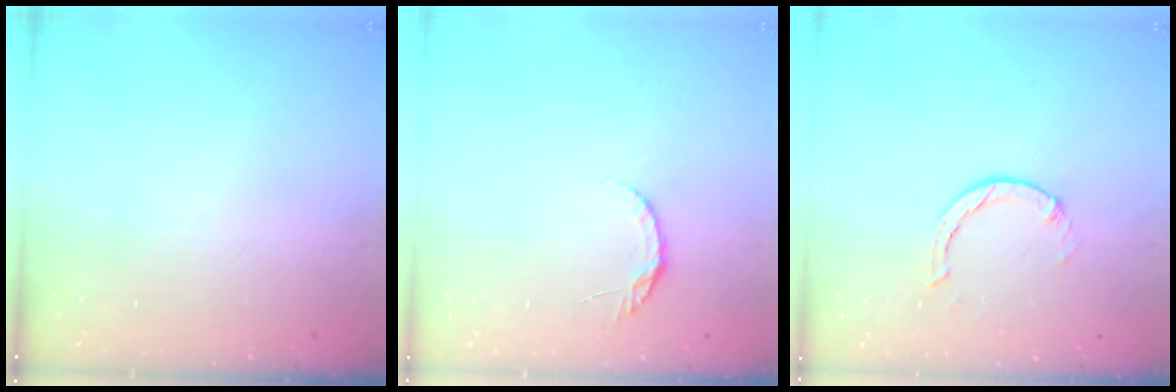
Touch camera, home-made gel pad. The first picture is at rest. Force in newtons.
{"total": 5.1, "press": 5.0, "slide": 0.7}
{"total": 1.3, "press": 1.2, "slide": 0.3}